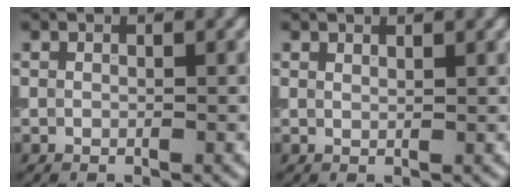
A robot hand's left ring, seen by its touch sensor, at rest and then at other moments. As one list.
[{"total": 1.0, "force": [0.8, 0.3, 0.4], "torque": [0.002, -0.001, 0.009]}]